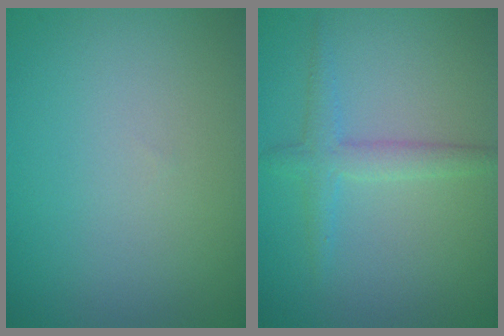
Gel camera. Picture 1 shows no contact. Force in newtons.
{"total": 2.3, "press": 2.3, "slide": 0.1}